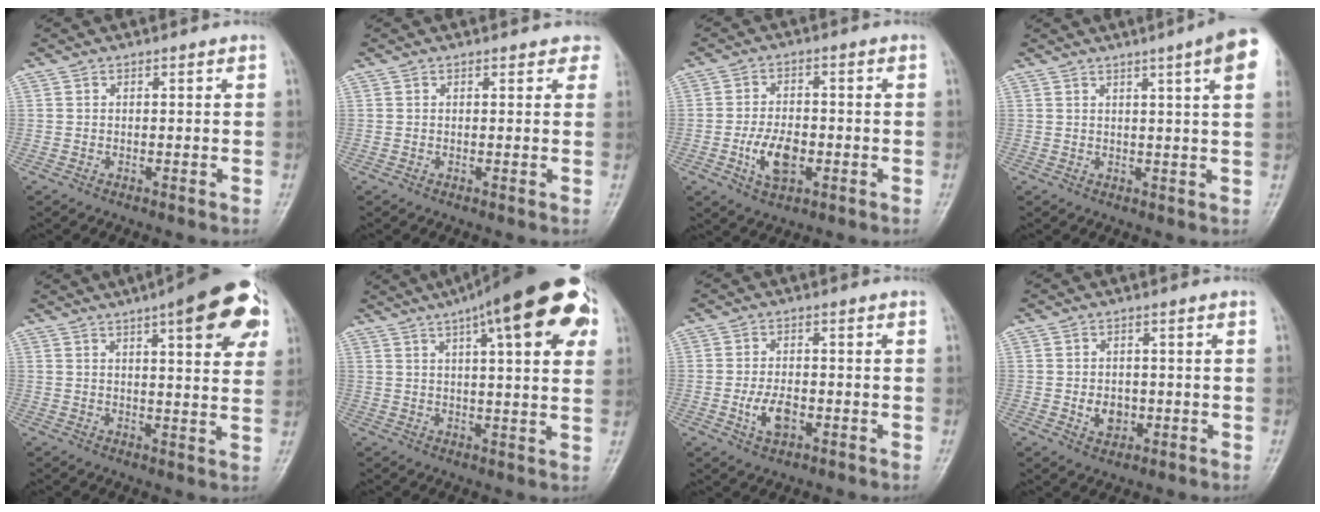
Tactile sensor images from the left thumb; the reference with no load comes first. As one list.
[{"total": 2.4, "force": [1.7, 1.3, 1.0], "torque": [0.017, -0.002, 0.008]}, {"total": 7.6, "force": [-2.2, 4.4, 5.8], "torque": [-0.098, 0.008, -0.039]}, {"total": 9.9, "force": [4.8, 0.5, 8.6], "torque": [-0.105, -0.003, 0.048]}, {"total": 16.0, "force": [7.2, 4.5, 13.5], "torque": [-0.143, -0.013, 0.087]}, {"total": 22.6, "force": [10.4, 6.2, 19.1], "torque": [-0.259, 0.009, 0.141]}, {"total": 5.3, "force": [-1.7, 3.0, 4.0], "torque": [-0.072, 0.007, -0.029]}, {"total": 4.2, "force": [-0.8, 3.3, 2.5], "torque": [-0.025, 0.002, -0.007]}]